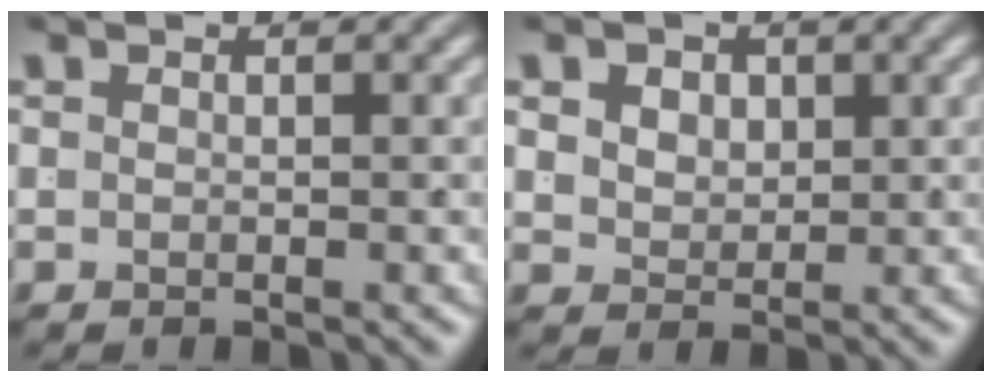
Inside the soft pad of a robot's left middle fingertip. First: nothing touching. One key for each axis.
{"total": 2.8, "fx": 1.3, "fy": 2.0, "fz": 1.5, "tx": -0.027, "ty": -0.013, "tz": 0.034}